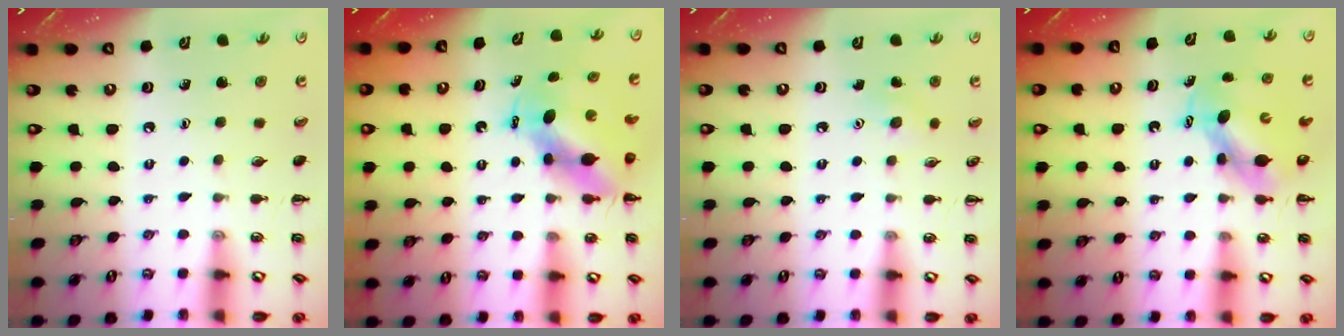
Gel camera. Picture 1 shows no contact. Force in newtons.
{"total": 8.7, "press": 8.5, "slide": 1.5}
{"total": 5.2, "press": 5.0, "slide": 1.3}
{"total": 6.4, "press": 6.4, "slide": 0.8}